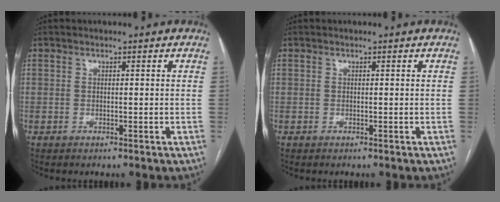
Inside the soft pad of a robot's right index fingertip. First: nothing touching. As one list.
[{"total": 0.0}]